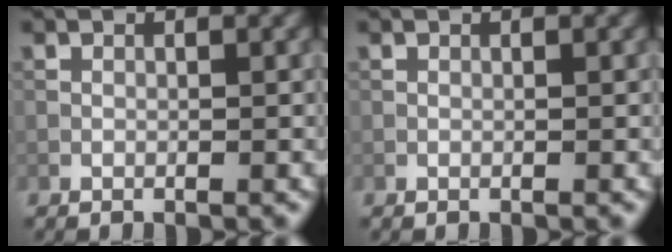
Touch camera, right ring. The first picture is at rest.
{"total": 0.0}